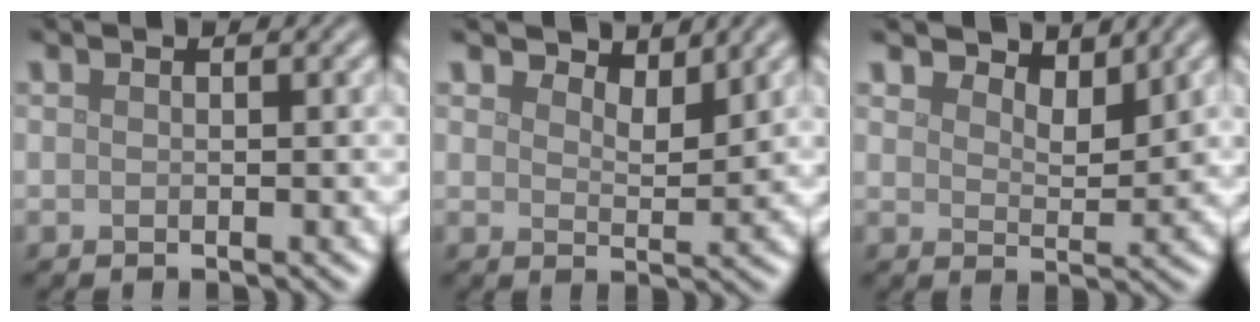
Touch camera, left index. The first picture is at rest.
{"total": 3.1, "force": [2.8, 0.8, 0.9], "torque": [-0.017, -0.002, 0.041]}
{"total": 3.5, "force": [3.2, 0.9, 1.0], "torque": [-0.023, -0.001, 0.049]}